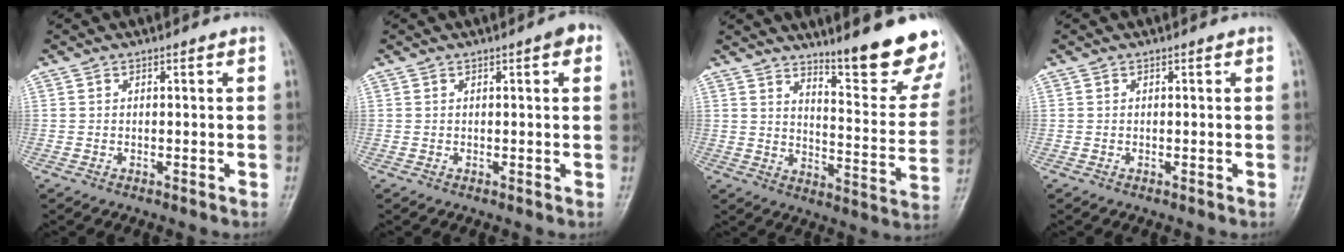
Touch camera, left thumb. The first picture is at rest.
{"total": 2.2, "force": [0.9, 0.7, 1.9], "torque": [-0.019, 0.004, 0.008]}
{"total": 17.2, "force": [12.8, 3.3, 11.0], "torque": [-0.105, -0.102, 0.179]}
{"total": 0.0}